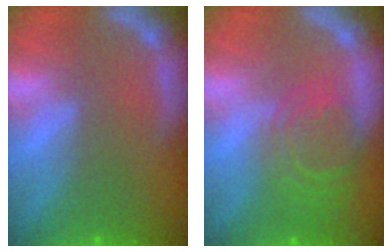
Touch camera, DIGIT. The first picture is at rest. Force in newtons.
{"total": 5.6}